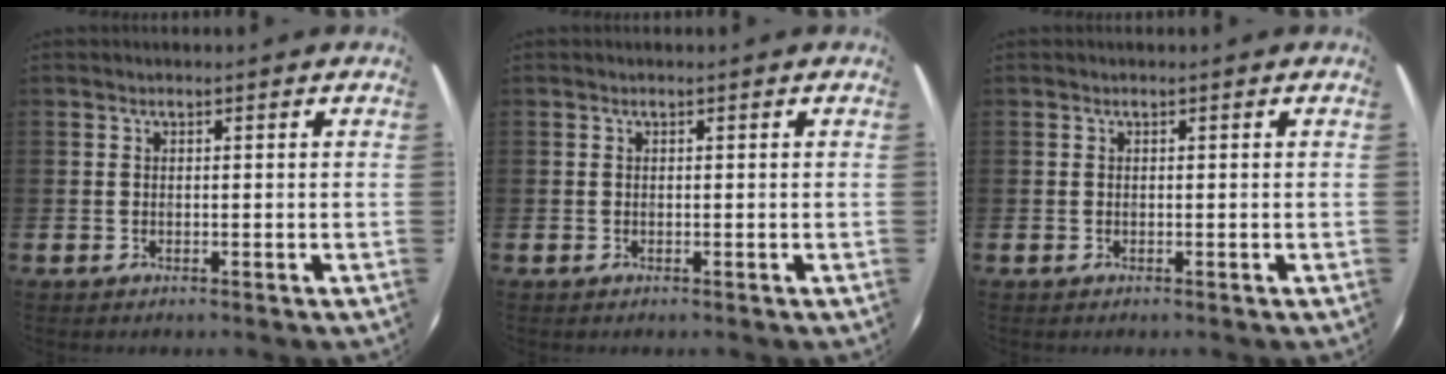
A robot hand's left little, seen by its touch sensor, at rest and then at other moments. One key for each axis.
{"total": 0.0}
{"total": 0.0}